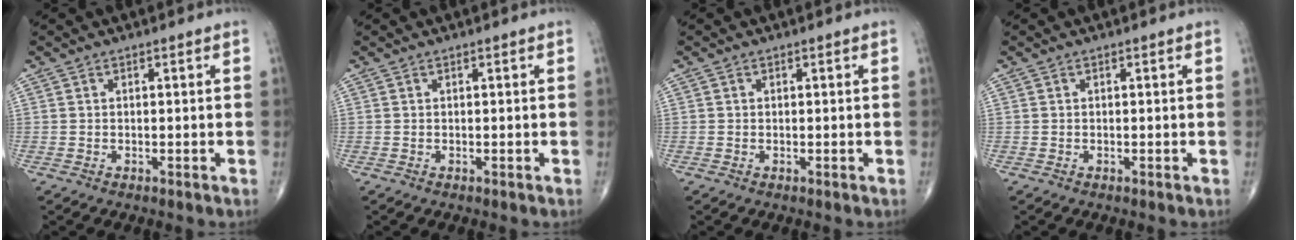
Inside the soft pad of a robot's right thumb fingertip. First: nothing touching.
{"total": 0.0}
{"total": 0.0}
{"total": 0.0}